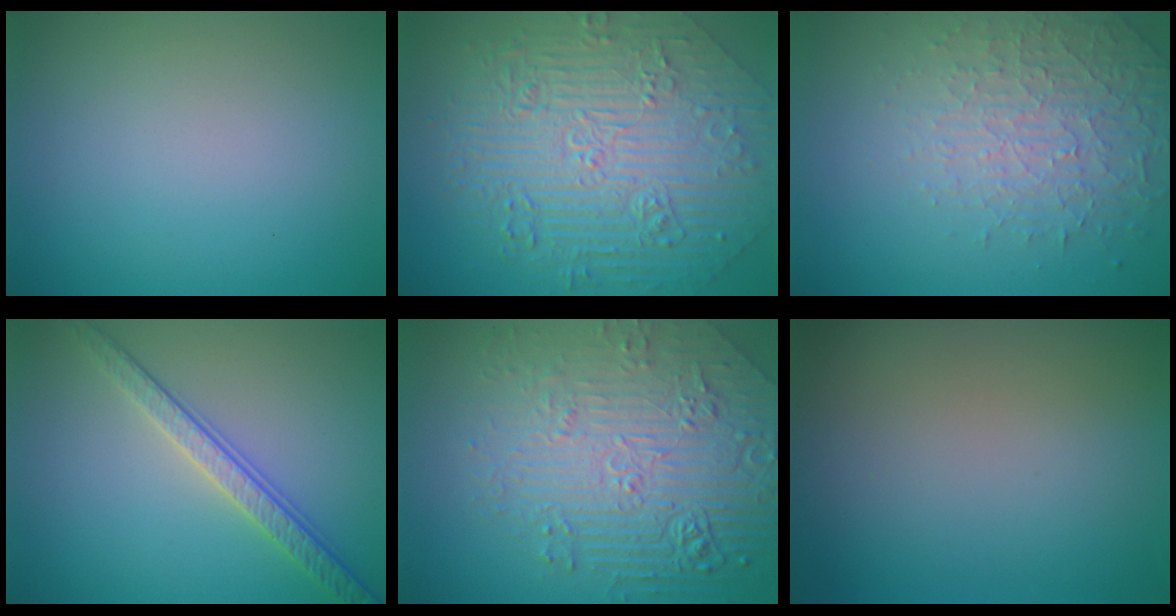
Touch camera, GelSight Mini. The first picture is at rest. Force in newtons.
{"total": 11.1, "press": 7.5, "slide": 8.2}
{"total": 4.5, "press": 3.3, "slide": 3.1}
{"total": 3.6, "press": 3.3, "slide": 1.6}
{"total": 8.9, "press": 6.2, "slide": 6.4}
{"total": 0.0}